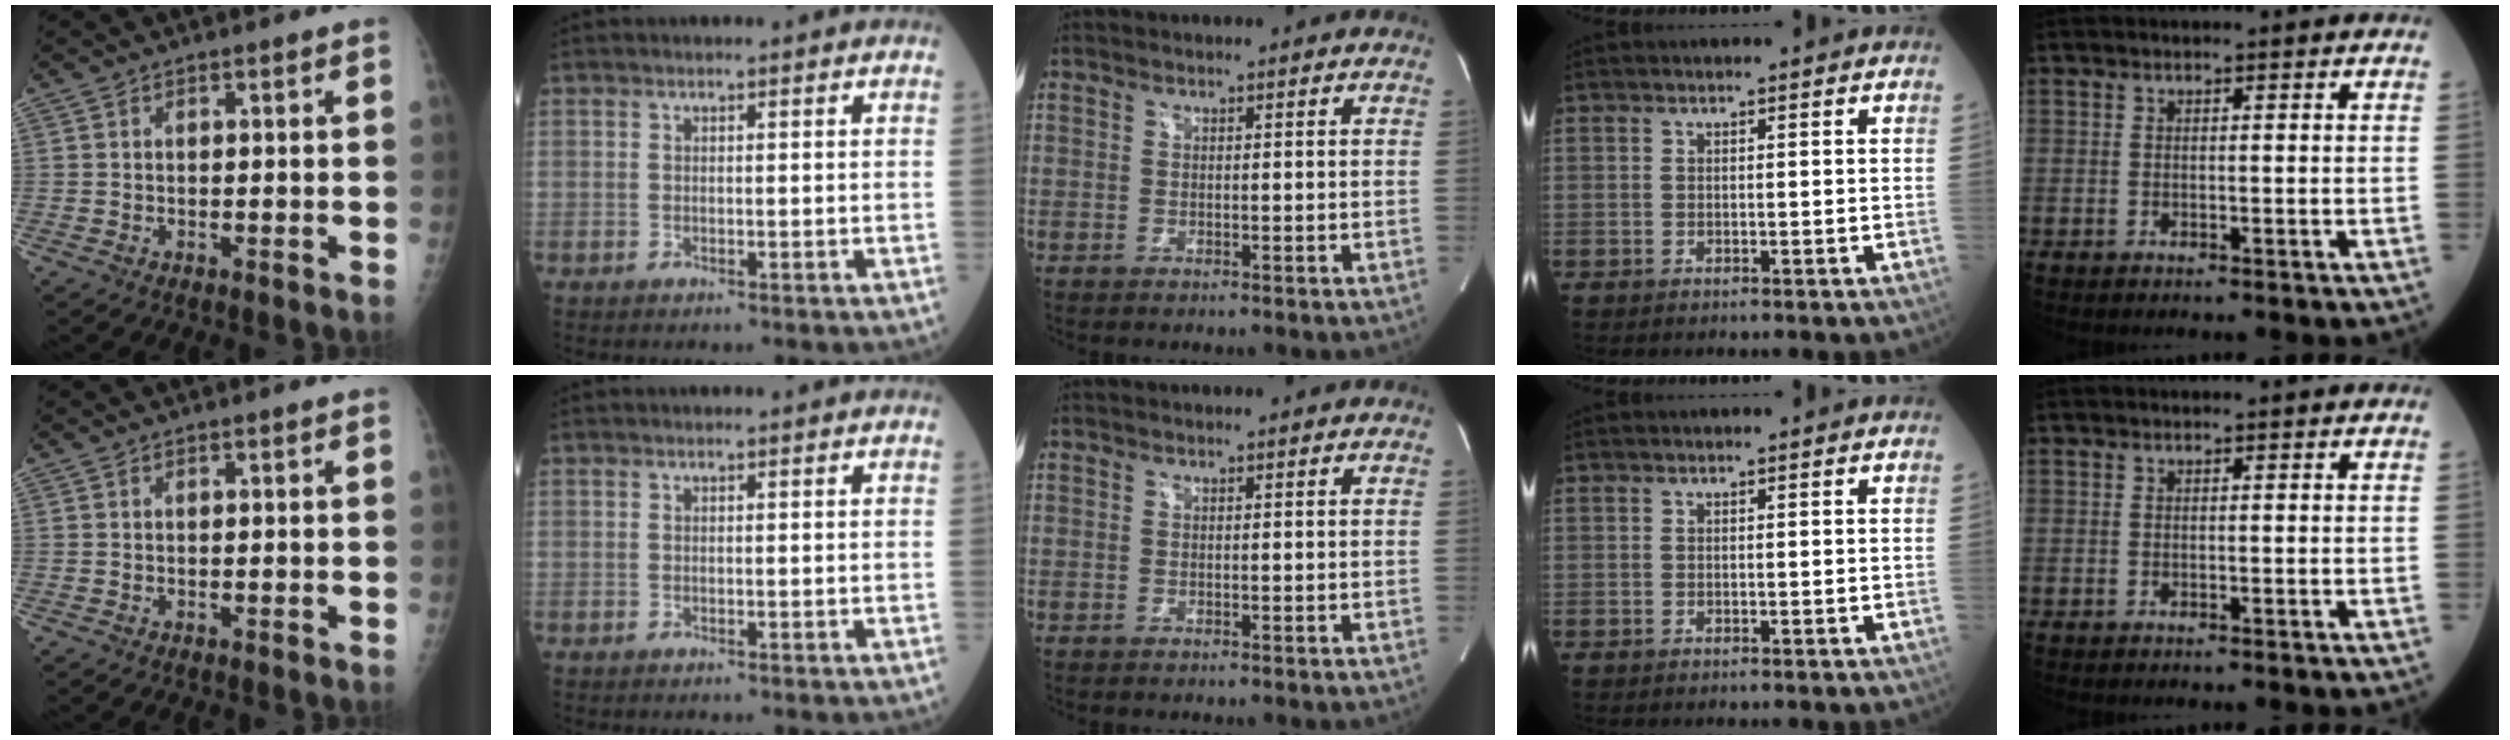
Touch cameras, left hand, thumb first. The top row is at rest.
{}